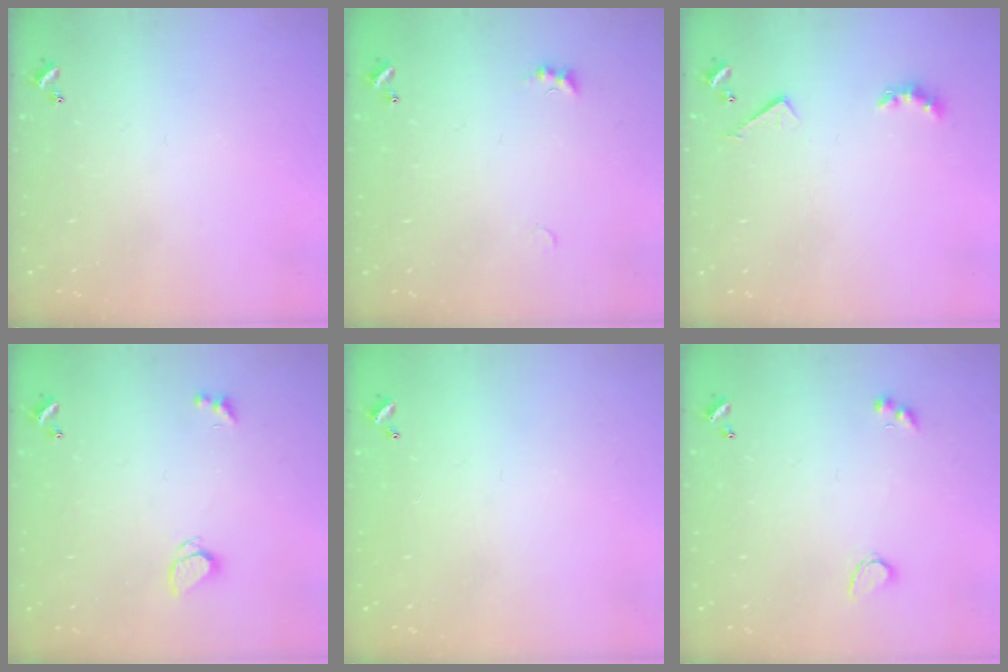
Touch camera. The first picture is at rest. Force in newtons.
{"total": 1.4, "press": 1.3, "slide": 0.5}
{"total": 3.2, "press": 3.1, "slide": 0.5}
{"total": 2.4, "press": 2.3, "slide": 0.6}
{"total": 2.9, "press": 2.9, "slide": 0.1}
{"total": 3.1, "press": 2.9, "slide": 1.0}